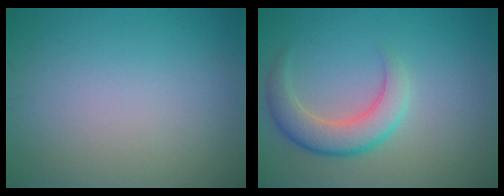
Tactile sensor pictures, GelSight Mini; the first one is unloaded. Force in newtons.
{"total": 4.4, "press": 4.4, "slide": 0.3}